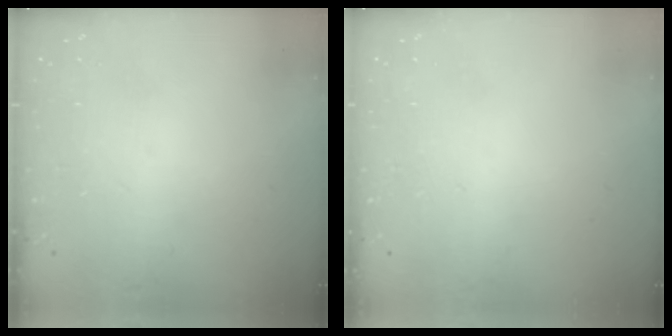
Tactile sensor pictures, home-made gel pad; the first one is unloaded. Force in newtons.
{"total": 1.9, "press": 1.9, "slide": 0.1}